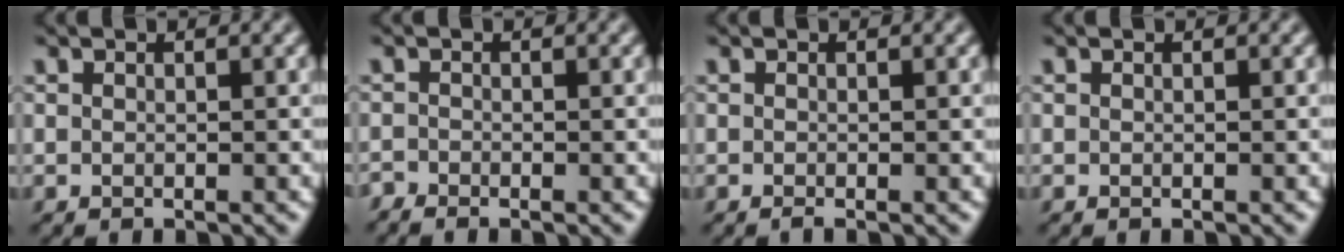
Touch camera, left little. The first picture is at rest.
{"total": 0.9, "force": [-0.8, 0.3, 0.1], "torque": [-0.003, 0.001, -0.019]}
{"total": 0.5, "force": [-0.3, 0.1, 0.4], "torque": [-0.008, -0.002, -0.006]}
{"total": 0.0}